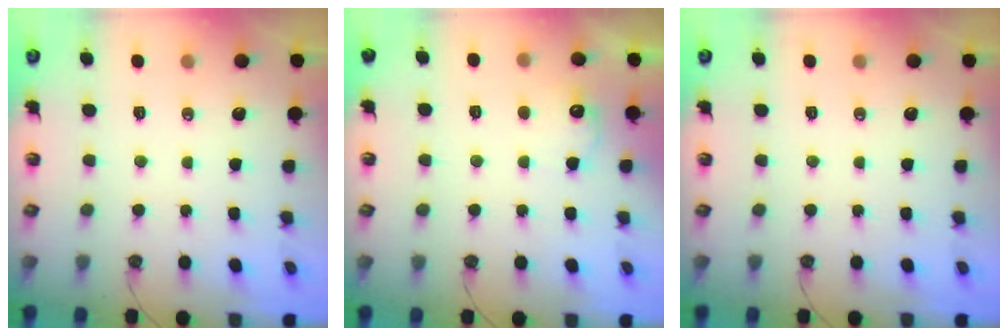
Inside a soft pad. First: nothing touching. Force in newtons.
{"total": 6.9, "press": 6.8, "slide": 1.2}
{"total": 0.0}